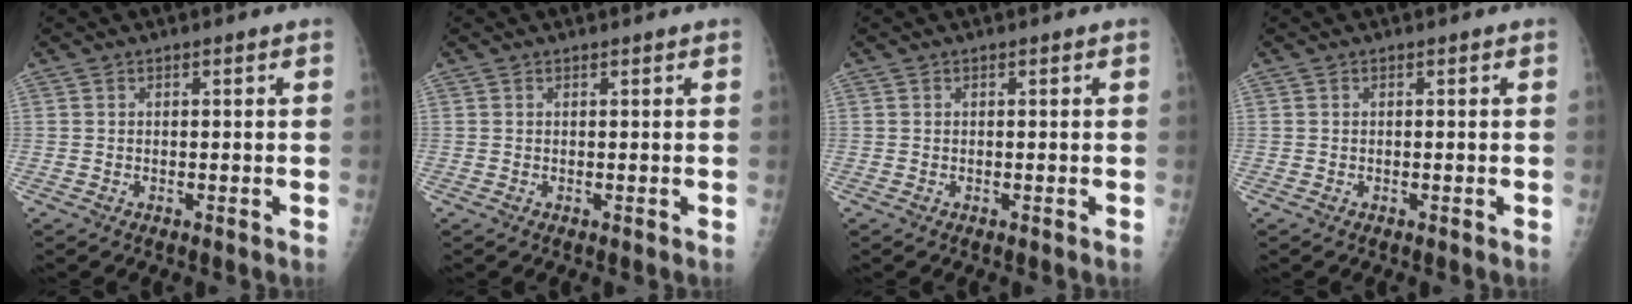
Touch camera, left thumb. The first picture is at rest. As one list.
[{"total": 0.6, "force": [0.5, 0.0, 0.3], "torque": [-0.005, 0.002, 0.008]}, {"total": 0.0}, {"total": 0.0}]